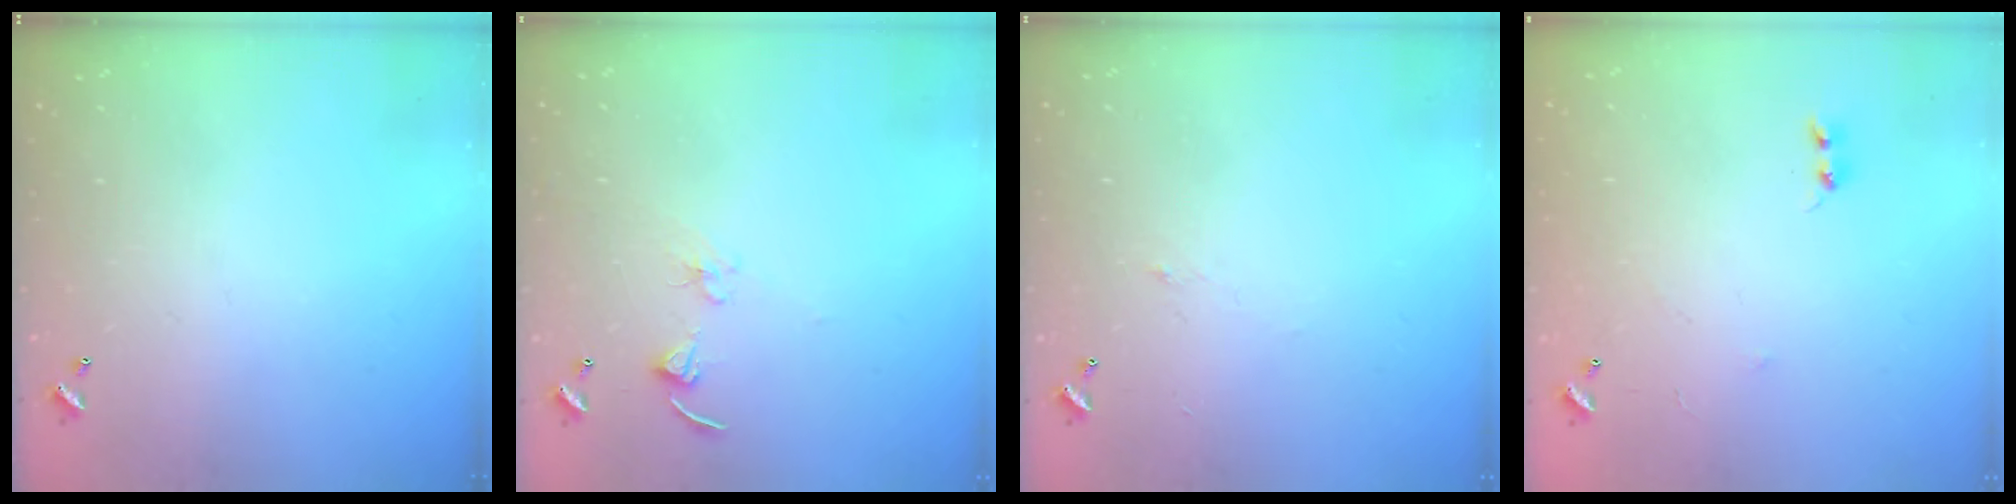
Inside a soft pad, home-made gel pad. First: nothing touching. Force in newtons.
{"total": 2.7, "press": 2.7, "slide": 0.2}
{"total": 0.9, "press": 0.6, "slide": 0.6}
{"total": 5.4, "press": 5.4, "slide": 0.7}